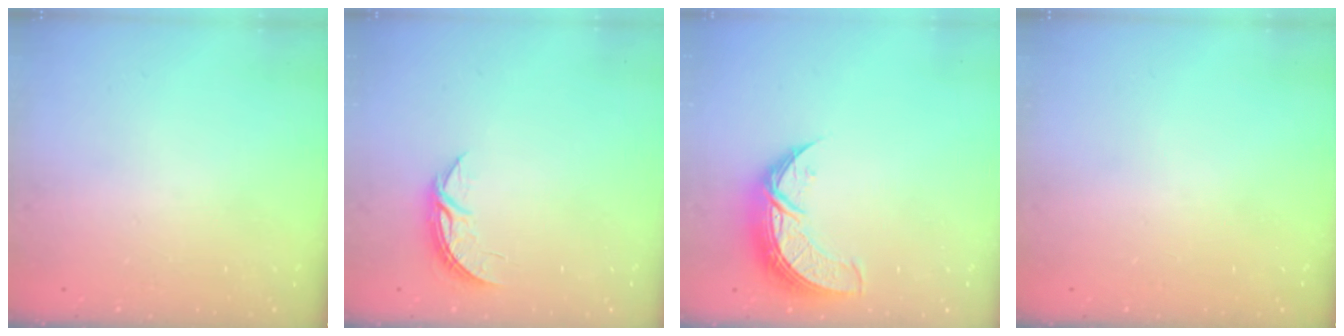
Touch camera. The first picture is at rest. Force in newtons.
{"total": 4.3, "press": 4.3, "slide": 0.3}
{"total": 10.3, "press": 10.3, "slide": 0.7}
{"total": 0.0}